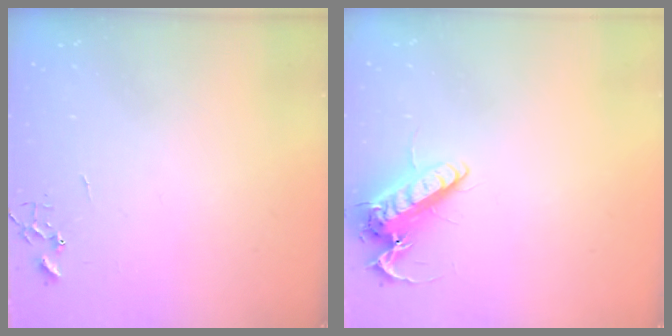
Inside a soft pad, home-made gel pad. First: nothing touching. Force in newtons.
{"total": 13.5, "press": 13.3, "slide": 2.1}